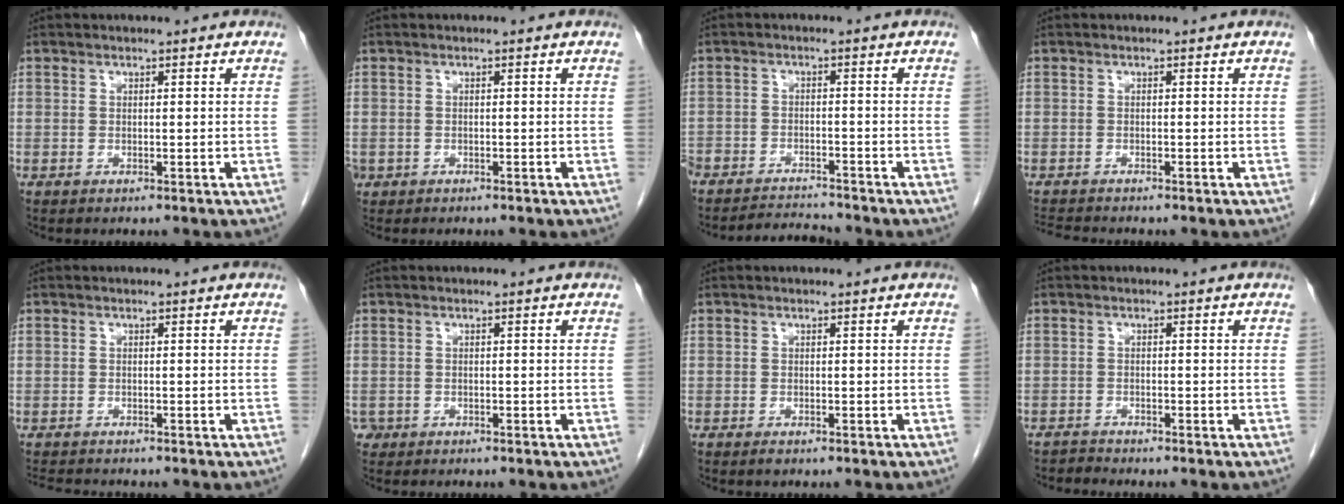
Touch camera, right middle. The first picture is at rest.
{"total": 1.1, "force": [-0.7, 0.9, 0.2], "torque": [-0.011, 0.003, -0.010]}
{"total": 5.4, "force": [-5.4, 0.4, 0.0], "torque": [0.001, -0.002, -0.094]}
{"total": 2.4, "force": [-2.4, -0.2, 0.3], "torque": [-0.009, -0.013, -0.043]}
{"total": 3.0, "force": [-2.8, 0.6, 0.9], "torque": [-0.014, -0.008, -0.044]}
{"total": 1.1, "force": [-0.8, 0.8, 0.0], "torque": [-0.006, 0.003, -0.012]}
{"total": 0.6, "force": [-0.5, 0.2, 0.3], "torque": [-0.006, -0.001, -0.005]}
{"total": 1.3, "force": [-1.2, -0.1, -0.6], "torque": [0.013, -0.007, -0.025]}